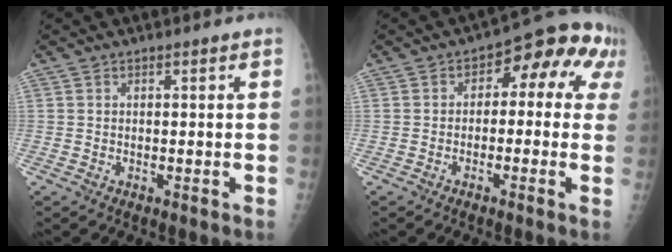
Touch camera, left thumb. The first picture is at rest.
{"total": 9.9, "force": [1.7, 6.1, 7.6], "torque": [-0.045, 0.045, 0.005]}